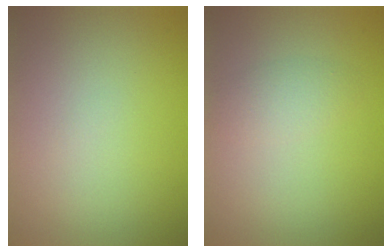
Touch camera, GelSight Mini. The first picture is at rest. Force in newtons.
{"total": 1.8, "press": 1.8, "slide": 0.1}